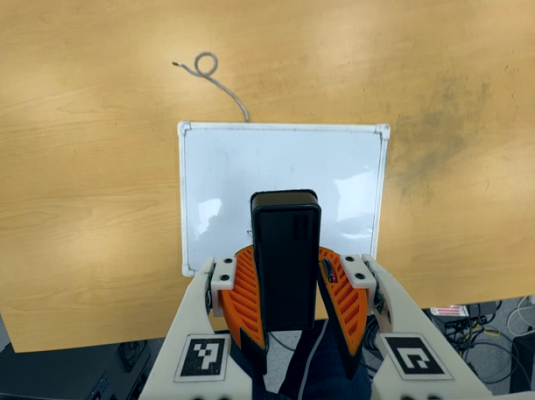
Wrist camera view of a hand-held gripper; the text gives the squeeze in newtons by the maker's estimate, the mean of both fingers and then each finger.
{"total": 7.3, "left": 8.2, "right": 6.5}